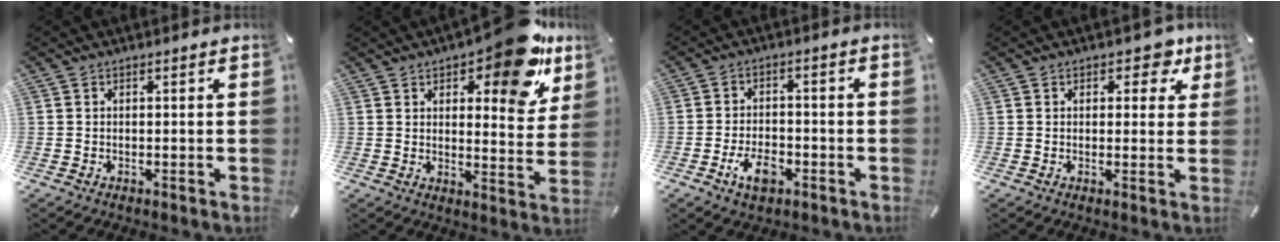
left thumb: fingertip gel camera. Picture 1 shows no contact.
{"total": 15.5, "force": [10.5, 5.8, 9.9], "torque": [-0.112, -0.076, 0.169]}
{"total": 6.8, "force": [-3.3, 3.6, 4.7], "torque": [-0.097, 0.012, -0.061]}
{"total": 5.9, "force": [3.3, 3.5, 3.4], "torque": [-0.021, -0.013, 0.048]}